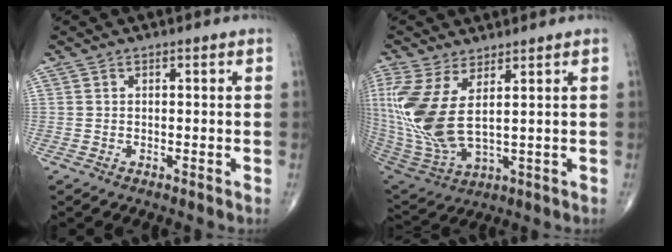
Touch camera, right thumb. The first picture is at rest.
{"total": 15.9, "force": [3.5, 6.6, 14.1], "torque": [-0.338, -0.027, 0.086]}